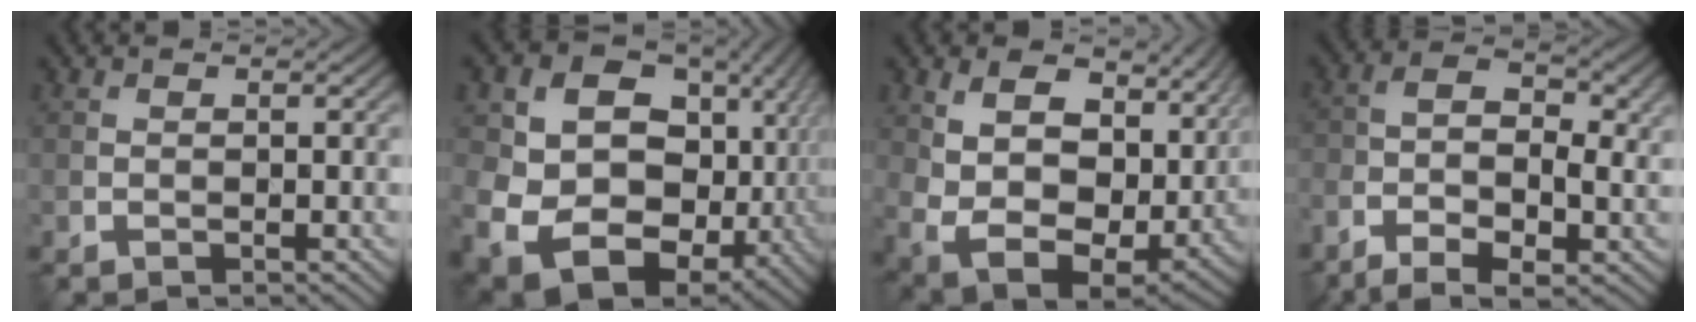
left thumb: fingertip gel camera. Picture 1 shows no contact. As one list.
[{"total": 17.2, "force": [0.0, 13.4, 10.8], "torque": [-0.200, -0.022, 0.035]}, {"total": 13.6, "force": [4.8, 8.9, 9.1], "torque": [-0.209, -0.010, 0.097]}, {"total": 9.4, "force": [-4.2, 4.1, 7.4], "torque": [-0.137, -0.014, -0.075]}]